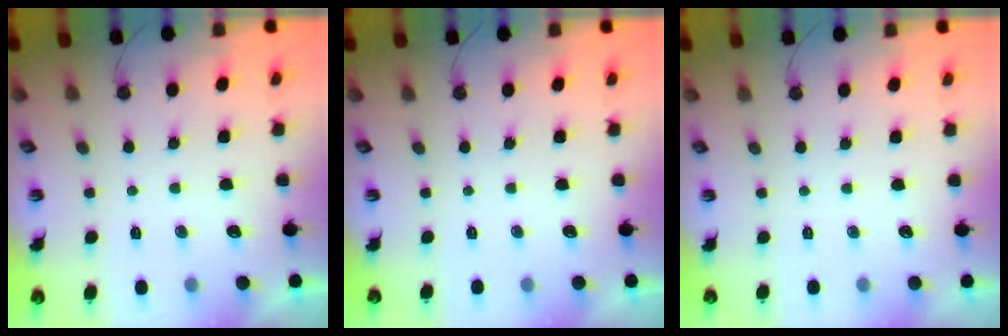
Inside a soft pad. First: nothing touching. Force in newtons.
{"total": 0.0}
{"total": 0.0}